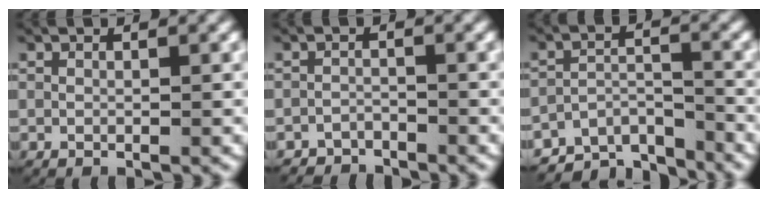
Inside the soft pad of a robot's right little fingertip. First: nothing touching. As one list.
[{"total": 2.3, "force": [-2.2, 0.6, -0.2], "torque": [0.008, -0.006, -0.042]}, {"total": 7.3, "force": [-5.8, 3.6, 2.8], "torque": [-0.033, -0.008, -0.104]}]